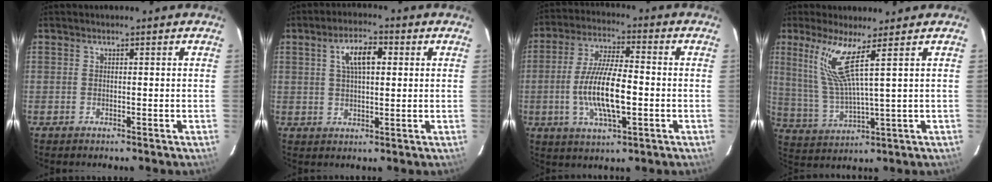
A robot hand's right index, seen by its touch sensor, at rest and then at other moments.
{"total": 6.6, "force": [1.9, 2.9, 5.6], "torque": [-0.103, 0.017, 0.036]}
{"total": 12.5, "force": [-2.4, 3.9, 11.6], "torque": [-0.230, -0.004, -0.043]}
{"total": 9.0, "force": [4.9, -0.2, 7.5], "torque": [-0.151, -0.006, 0.111]}